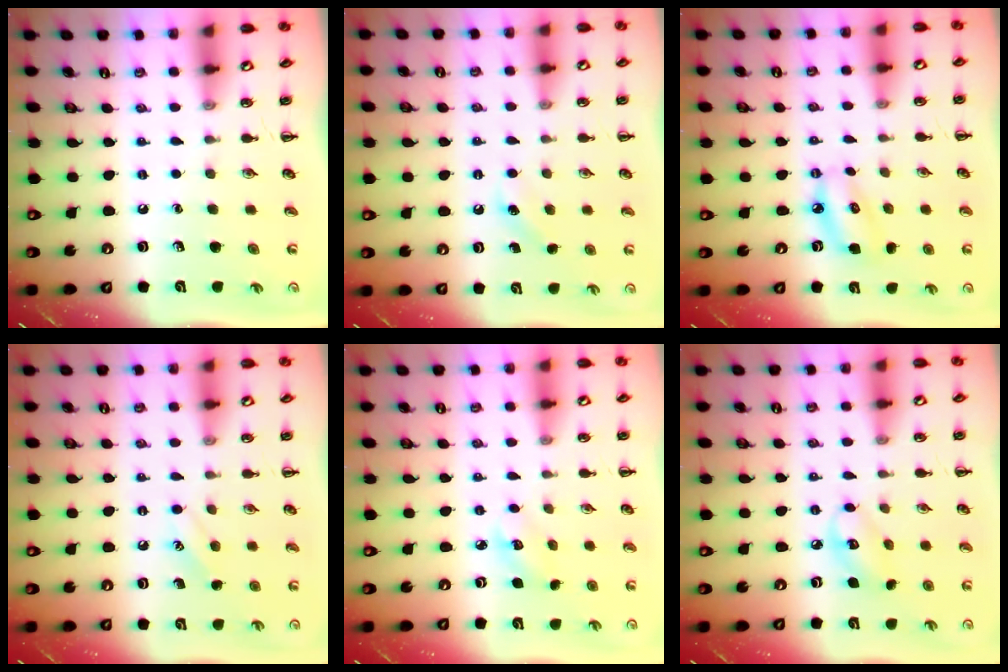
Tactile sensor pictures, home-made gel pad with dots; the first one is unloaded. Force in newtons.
{"total": 4.2, "press": 4.1, "slide": 1.1}
{"total": 7.2, "press": 7.0, "slide": 1.8}
{"total": 7.5, "press": 7.3, "slide": 1.7}
{"total": 4.1, "press": 3.9, "slide": 1.2}
{"total": 6.7, "press": 6.7, "slide": 0.9}